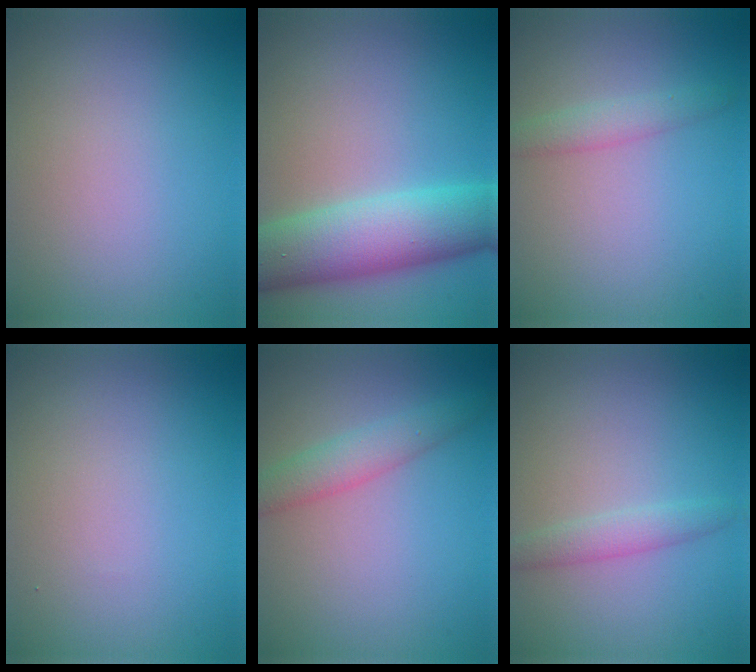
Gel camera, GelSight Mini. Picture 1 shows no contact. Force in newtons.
{"total": 8.8, "press": 8.8, "slide": 0.2}
{"total": 1.8, "press": 1.7, "slide": 0.2}
{"total": 0.0}
{"total": 2.7, "press": 2.7, "slide": 0.2}
{"total": 1.9, "press": 1.9, "slide": 0.1}